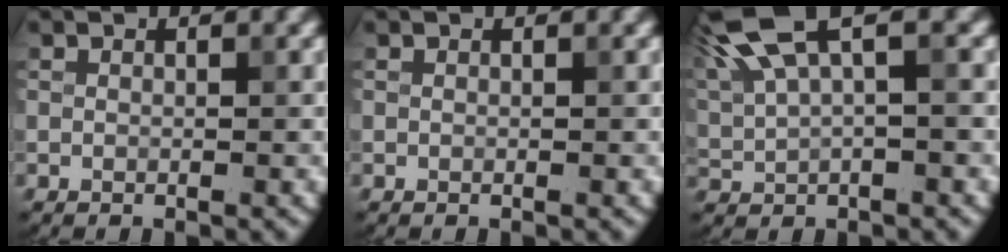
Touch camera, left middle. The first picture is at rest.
{"total": 0.0}
{"total": 7.7, "force": [4.5, 2.3, 5.8], "torque": [-0.133, 0.020, 0.088]}